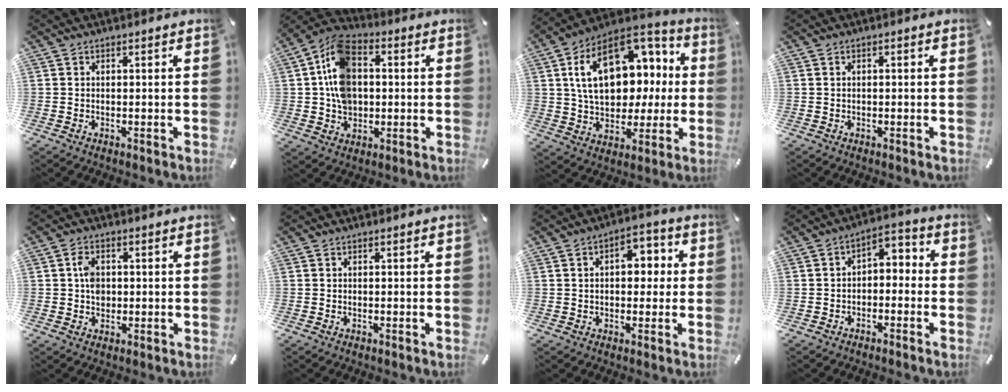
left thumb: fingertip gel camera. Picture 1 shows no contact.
{"total": 12.1, "force": [0.8, 9.5, 7.4], "torque": [-0.169, 0.012, 0.013]}
{"total": 20.9, "force": [5.3, 14.6, 14.0], "torque": [-0.234, -0.015, 0.096]}
{"total": 0.7, "force": [-0.2, 0.3, 0.5], "torque": [-0.011, 0.000, -0.003]}
{"total": 4.6, "force": [0.3, 3.6, 2.8], "torque": [-0.040, 0.003, 0.002]}
{"total": 0.0}
{"total": 7.5, "force": [0.7, 5.1, 5.5], "torque": [-0.071, 0.002, 0.003]}
{"total": 3.9, "force": [-2.6, 2.4, 1.5], "torque": [-0.026, 0.014, -0.056]}